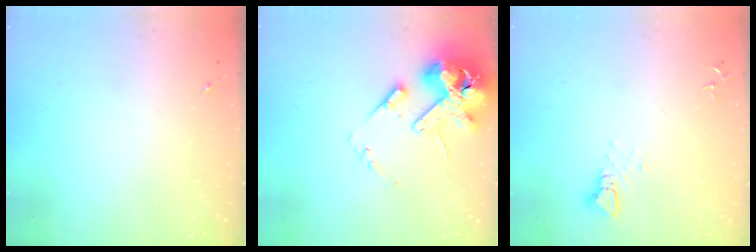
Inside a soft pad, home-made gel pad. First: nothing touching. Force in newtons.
{"total": 15.9, "press": 15.7, "slide": 2.5}
{"total": 2.5, "press": 2.5, "slide": 0.1}